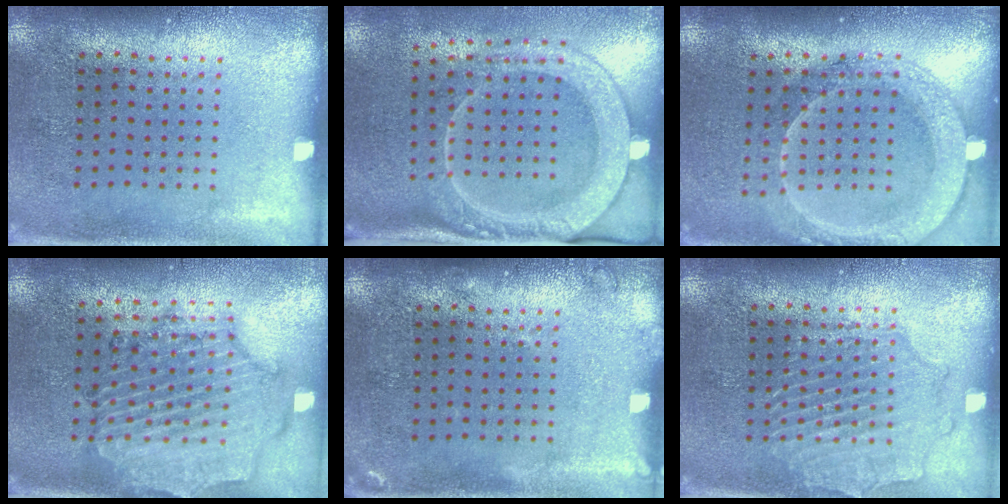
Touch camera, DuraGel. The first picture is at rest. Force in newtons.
{"total": 2.5, "press": 1.9, "slide": 1.6}
{"total": 2.0, "press": 1.9, "slide": 0.6}
{"total": 1.6, "press": 1.6, "slide": 0.3}
{"total": 1.0, "press": 1.0, "slide": 0.3}
{"total": 2.1, "press": 2.1, "slide": 0.2}